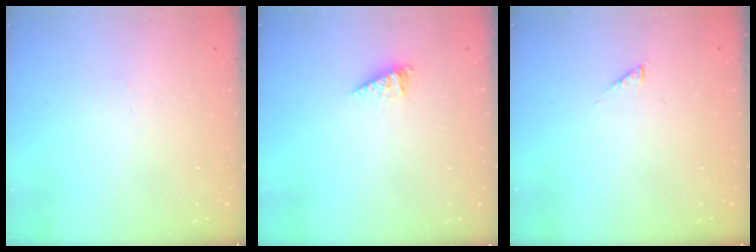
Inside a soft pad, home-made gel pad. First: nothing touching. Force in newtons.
{"total": 4.5, "press": 4.5, "slide": 0.5}
{"total": 1.6, "press": 1.5, "slide": 0.3}